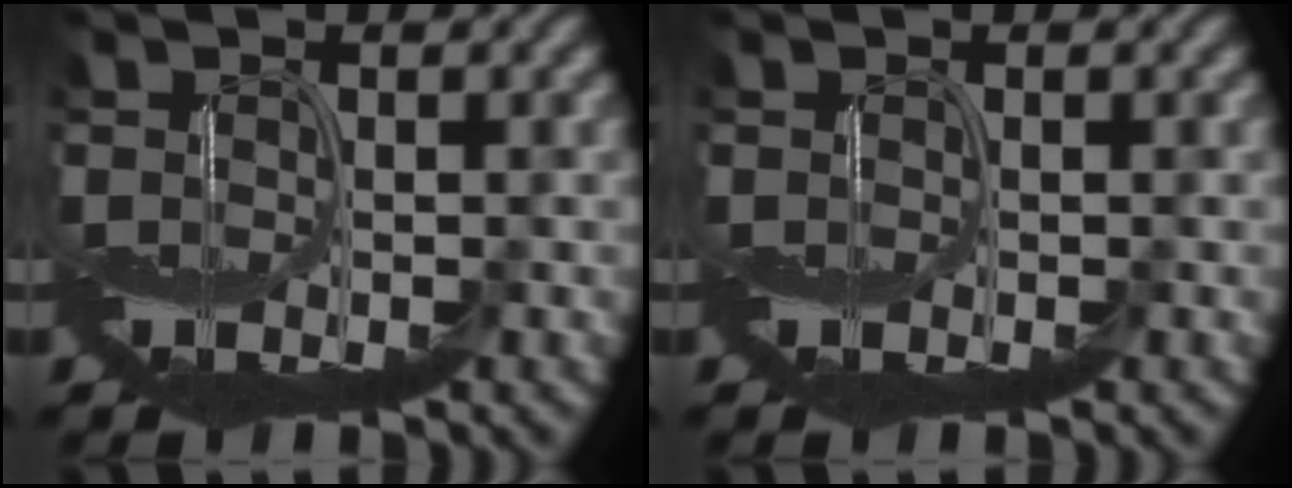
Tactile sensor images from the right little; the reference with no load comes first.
{"total": 0.0}